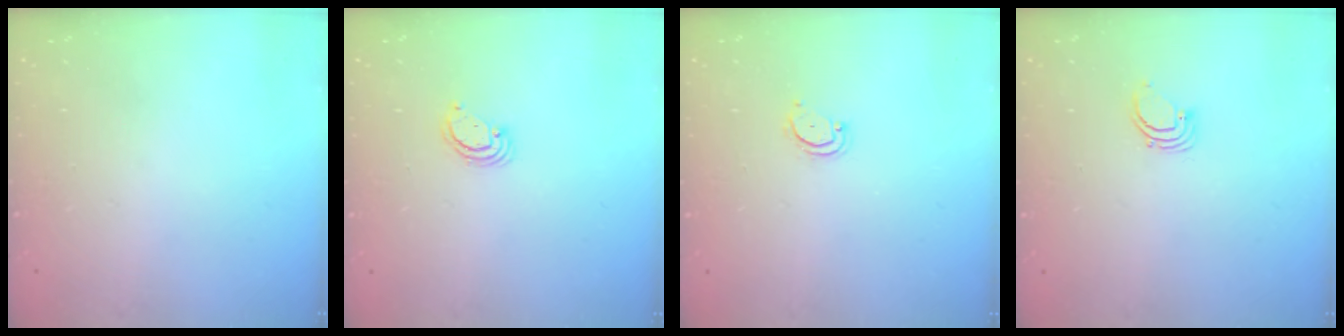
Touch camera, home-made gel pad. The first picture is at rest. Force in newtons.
{"total": 2.3, "press": 2.3, "slide": 0.1}
{"total": 2.8, "press": 2.8, "slide": 0.3}
{"total": 2.5, "press": 2.5, "slide": 0.1}